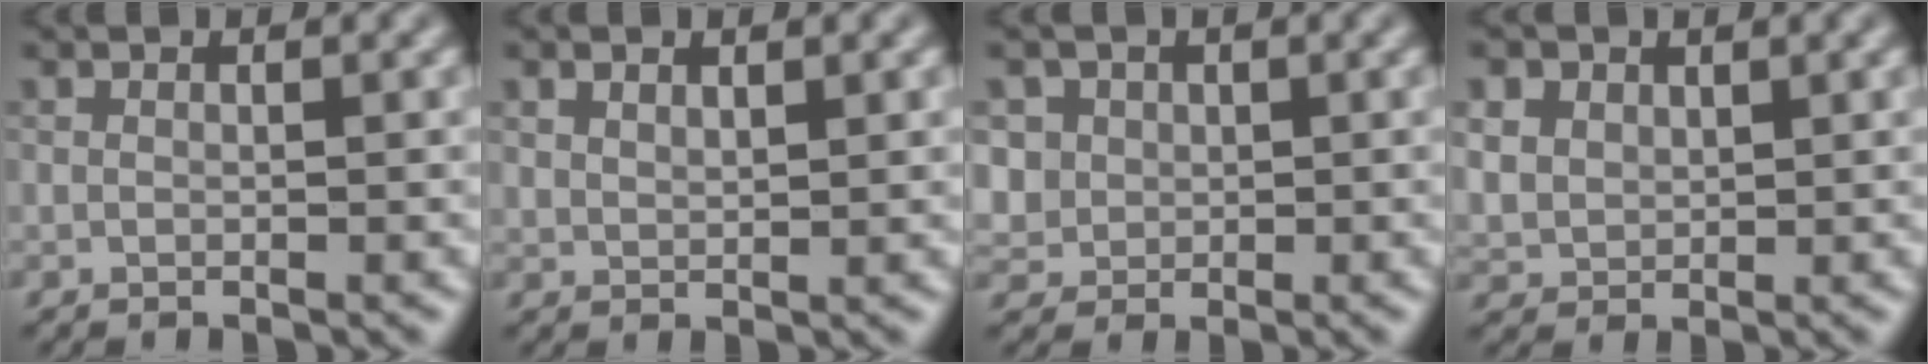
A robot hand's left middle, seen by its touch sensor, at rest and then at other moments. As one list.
[{"total": 0.6, "force": [0.5, 0.0, 0.3], "torque": [-0.011, 0.001, 0.022]}, {"total": 1.8, "force": [0.7, 1.6, 0.0], "torque": [-0.022, -0.002, 0.045]}, {"total": 2.4, "force": [1.3, 1.9, 0.8], "torque": [-0.039, 0.005, 0.039]}]